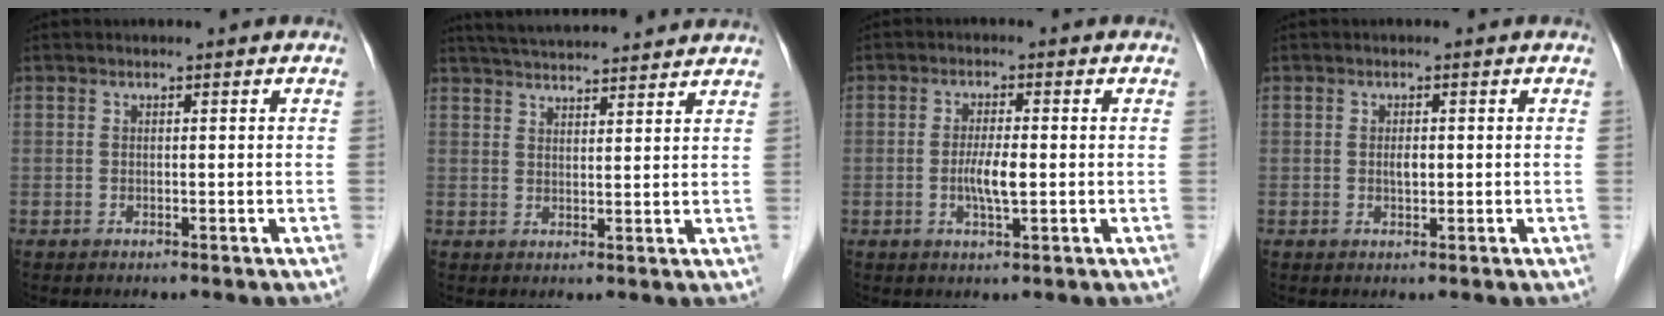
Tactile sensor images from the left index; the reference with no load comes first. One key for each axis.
{"total": 13.7, "fx": 12.8, "fy": 1.0, "fz": 4.8, "tx": -0.086, "ty": 0.035, "tz": 0.180}
{"total": 3.8, "fx": -0.7, "fy": 0.5, "fz": 3.7, "tx": -0.078, "ty": -0.008, "tz": -0.012}
{"total": 1.3, "fx": -0.1, "fy": 0.6, "fz": 1.1, "tx": -0.023, "ty": -0.004, "tz": -0.001}